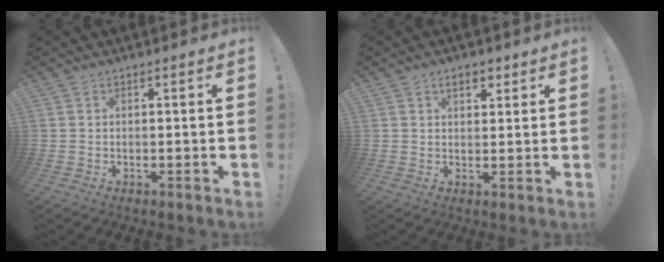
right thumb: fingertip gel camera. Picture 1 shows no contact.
{"total": 4.1, "force": [2.2, 2.5, 2.4], "torque": [-0.025, -0.004, 0.036]}